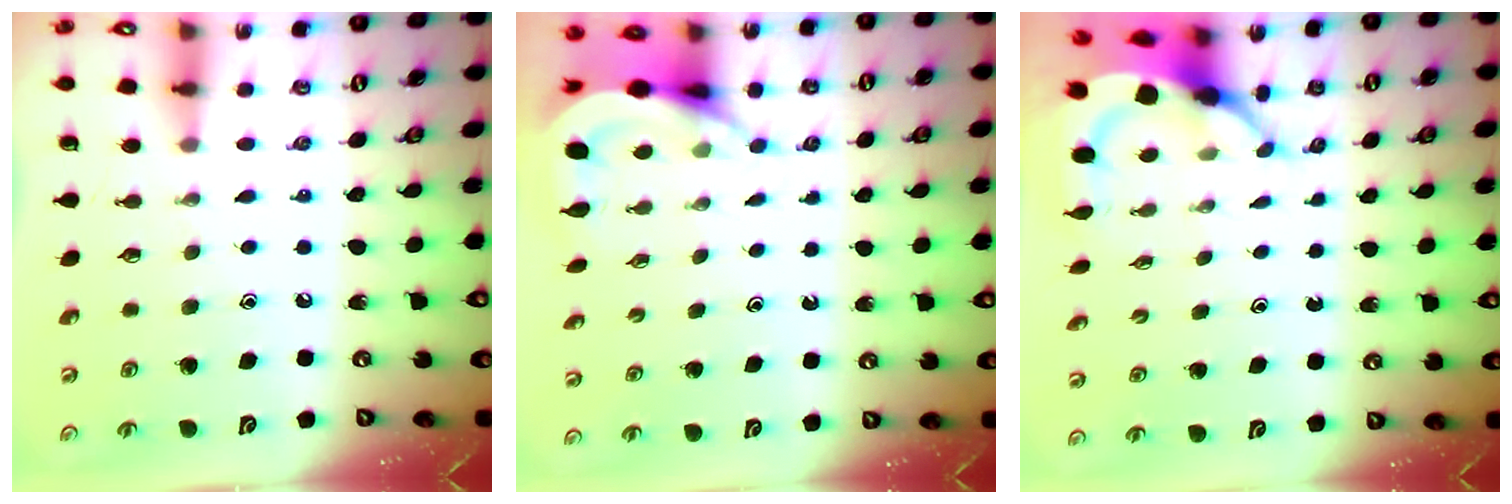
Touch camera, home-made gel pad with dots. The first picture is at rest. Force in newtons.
{"total": 5.1, "press": 5.0, "slide": 0.5}
{"total": 5.4, "press": 5.3, "slide": 0.7}